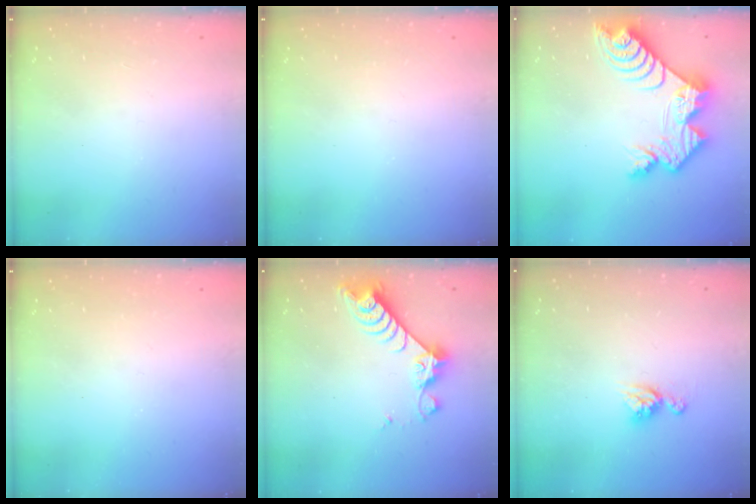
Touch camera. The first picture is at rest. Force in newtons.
{"total": 0.0}
{"total": 13.9, "press": 13.9, "slide": 1.0}
{"total": 0.0}
{"total": 8.1, "press": 8.1, "slide": 0.7}
{"total": 8.0, "press": 7.9, "slide": 0.7}